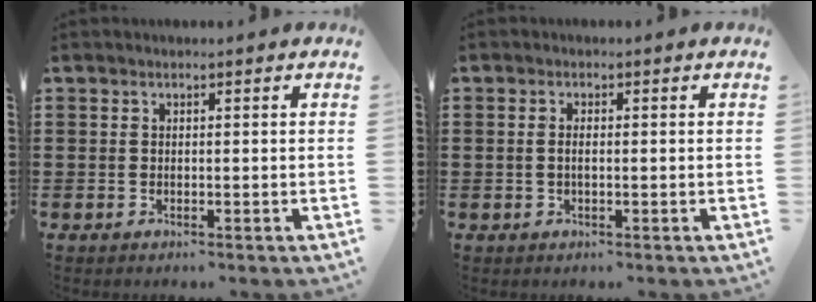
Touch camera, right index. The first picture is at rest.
{"total": 1.2, "force": [-0.2, 0.3, 1.1], "torque": [-0.023, -0.001, -0.004]}